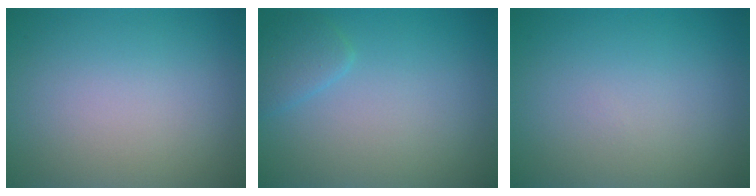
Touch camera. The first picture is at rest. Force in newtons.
{"total": 1.6, "press": 1.6, "slide": 0.1}
{"total": 0.0}